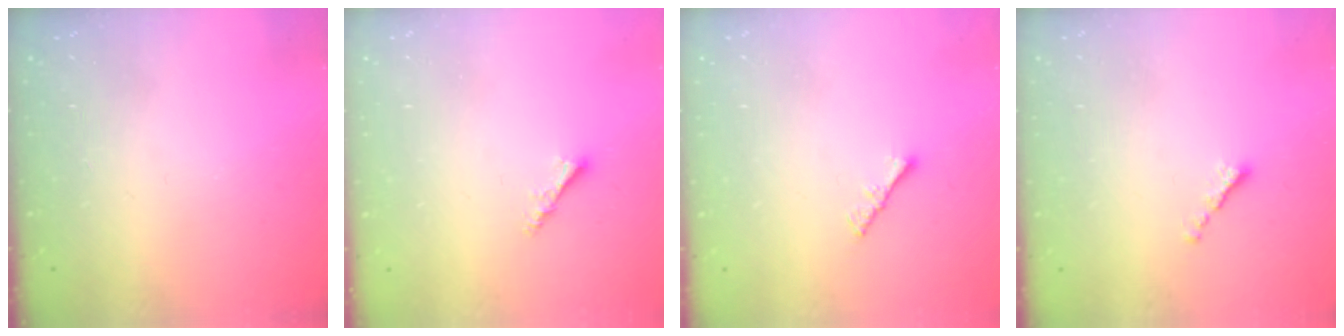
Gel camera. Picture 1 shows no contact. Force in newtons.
{"total": 3.0, "press": 2.9, "slide": 0.6}
{"total": 1.1, "press": 1.1, "slide": 0.4}
{"total": 0.0}